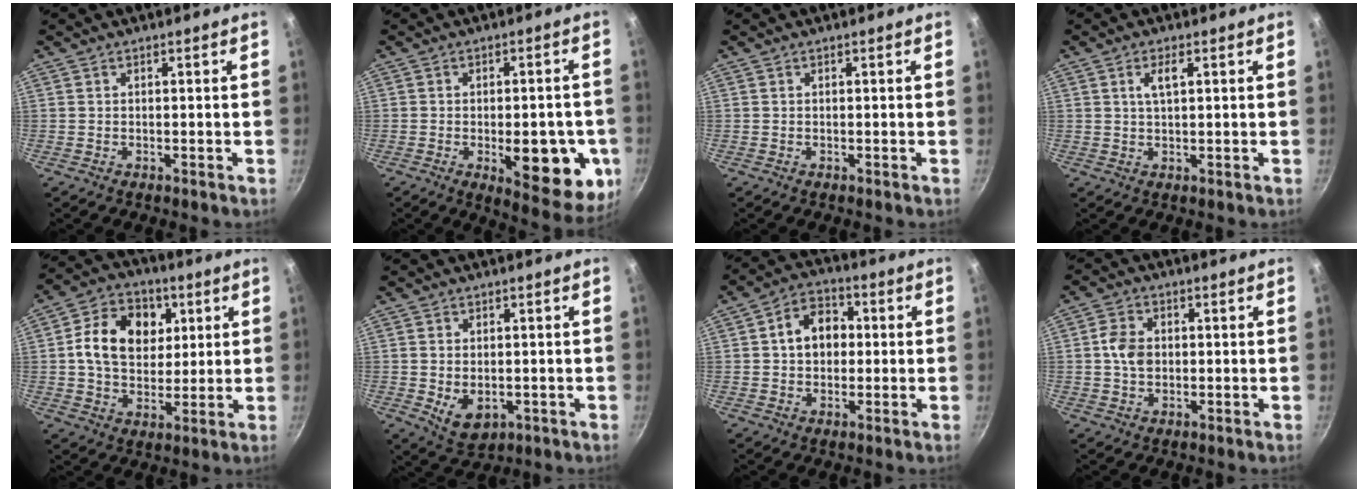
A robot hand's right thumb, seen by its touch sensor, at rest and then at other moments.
{"total": 16.1, "force": [-3.9, 7.0, 14.0], "torque": [-0.132, -0.001, -0.042]}
{"total": 0.0}
{"total": 3.1, "force": [1.1, 1.1, 2.6], "torque": [-0.047, 0.002, 0.022]}
{"total": 14.7, "force": [3.6, 11.1, 8.8], "torque": [-0.121, 0.002, 0.051]}
{"total": 6.3, "force": [-0.8, 4.3, 4.5], "torque": [-0.066, -0.011, -0.001]}
{"total": 8.9, "force": [0.9, 6.7, 5.7], "torque": [-0.055, 0.017, 0.002]}
{"total": 5.4, "force": [0.2, 4.0, 3.6], "torque": [-0.055, 0.009, -0.002]}